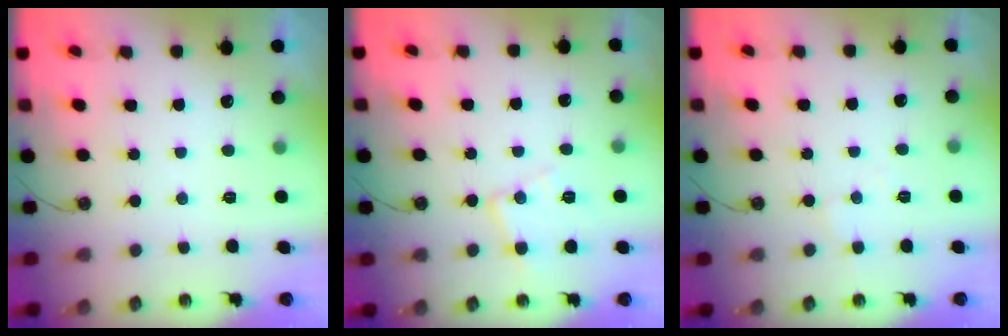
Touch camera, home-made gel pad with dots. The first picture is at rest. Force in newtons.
{"total": 10.0, "press": 10.0, "slide": 0.7}
{"total": 3.4, "press": 3.4, "slide": 0.5}